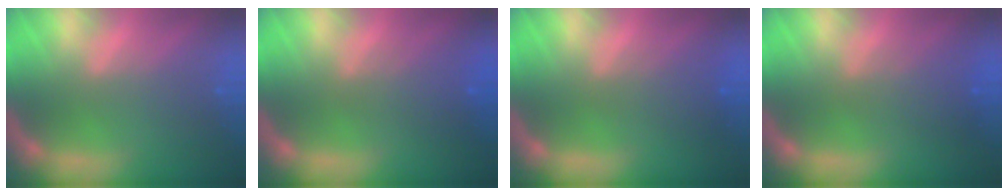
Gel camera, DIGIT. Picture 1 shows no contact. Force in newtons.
{"total": 3.0}
{"total": 2.4}
{"total": 2.9}